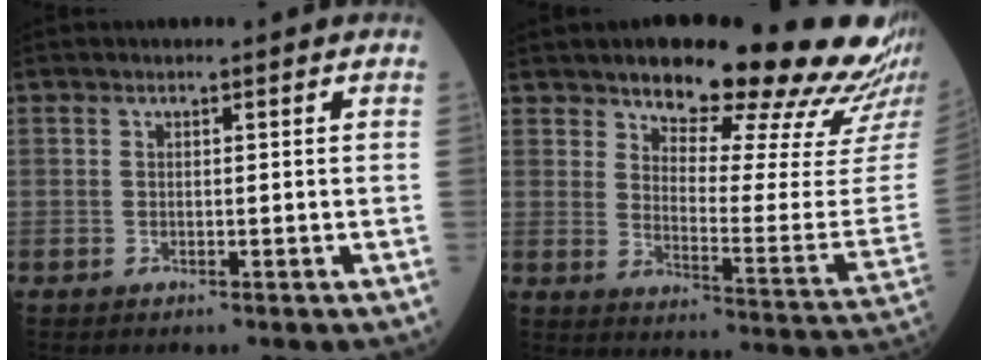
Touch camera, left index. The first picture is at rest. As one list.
[{"total": 23.0, "force": [19.2, 3.6, 12.1], "torque": [-0.161, -0.072, 0.233]}]